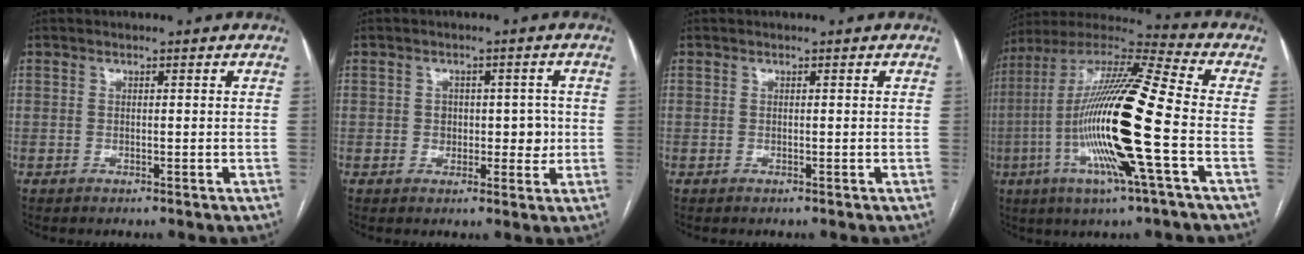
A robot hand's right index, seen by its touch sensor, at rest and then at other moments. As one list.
[{"total": 4.3, "force": [-0.2, 3.0, 3.1], "torque": [-0.028, 0.010, 0.002]}, {"total": 0.0}, {"total": 21.3, "force": [-4.6, 0.6, 20.8], "torque": [-0.425, -0.017, -0.099]}]